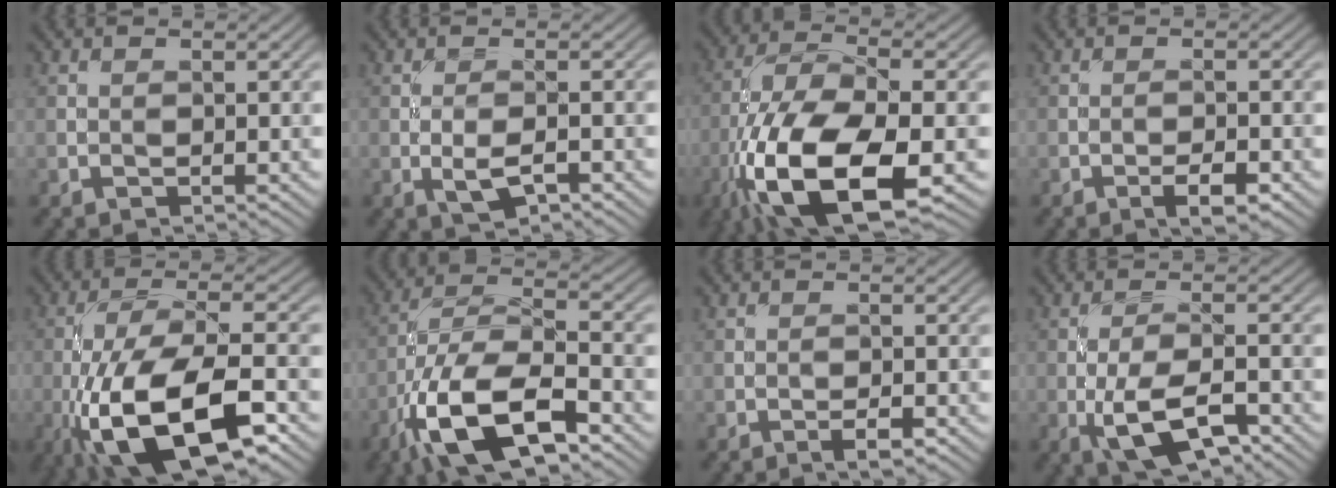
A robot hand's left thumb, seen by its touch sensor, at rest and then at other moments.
{"total": 3.1, "force": [-1.2, 1.2, 2.7], "torque": [-0.059, -0.003, -0.024]}
{"total": 16.7, "force": [-7.0, 7.2, 13.3], "torque": [-0.278, -0.027, -0.137]}
{"total": 2.9, "force": [-1.6, 0.8, 2.3], "torque": [-0.041, 0.002, -0.030]}
{"total": 15.6, "force": [-6.8, 5.7, 12.8], "torque": [-0.248, -0.009, -0.130]}
{"total": 15.1, "force": [-7.7, 6.1, 11.4], "torque": [-0.223, -0.014, -0.158]}
{"total": 1.9, "force": [-1.0, 0.5, 1.5], "torque": [-0.027, 0.002, -0.020]}
{"total": 7.8, "force": [-3.3, 2.8, 6.5], "torque": [-0.127, 0.001, -0.064]}